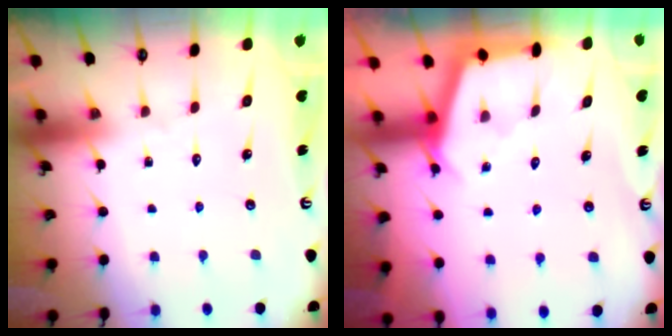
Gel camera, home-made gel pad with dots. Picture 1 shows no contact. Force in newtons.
{"total": 2.8, "press": 2.8, "slide": 0.6}